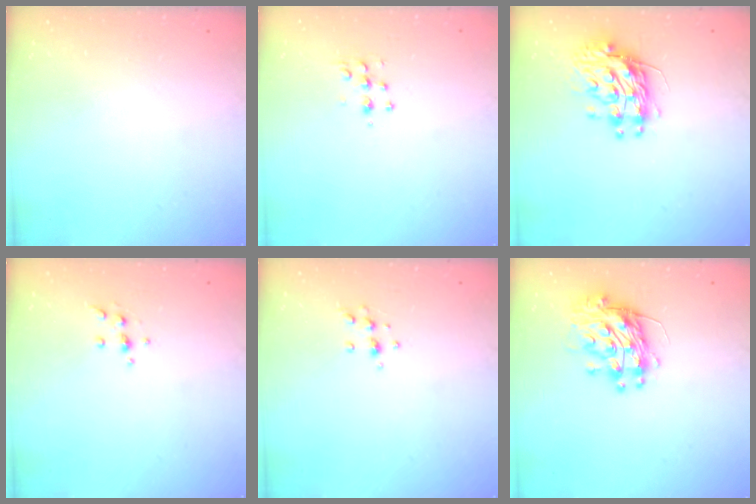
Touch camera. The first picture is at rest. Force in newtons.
{"total": 5.4, "press": 5.3, "slide": 0.7}
{"total": 10.8, "press": 10.7, "slide": 0.9}
{"total": 3.5, "press": 3.3, "slide": 1.0}
{"total": 6.2, "press": 6.1, "slide": 0.8}
{"total": 12.9, "press": 12.9, "slide": 1.1}